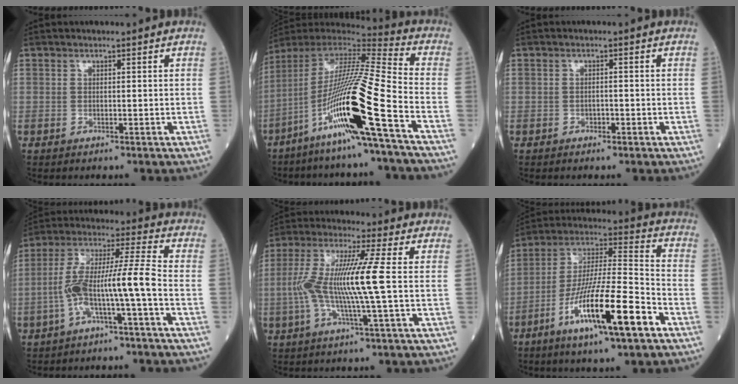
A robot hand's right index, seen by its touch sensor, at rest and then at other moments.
{"total": 19.8, "force": [-8.7, -1.2, 17.8], "torque": [-0.361, -0.034, -0.174]}
{"total": 1.0, "force": [-0.5, 0.7, 0.6], "torque": [-0.009, 0.002, -0.007]}
{"total": 10.5, "force": [-3.3, -0.1, 10.0], "torque": [-0.198, 0.031, -0.064]}
{"total": 11.3, "force": [-0.7, -0.7, 11.3], "torque": [-0.230, 0.008, -0.021]}
{"total": 17.4, "force": [-8.3, 1.4, 15.3], "torque": [-0.288, -0.020, -0.147]}